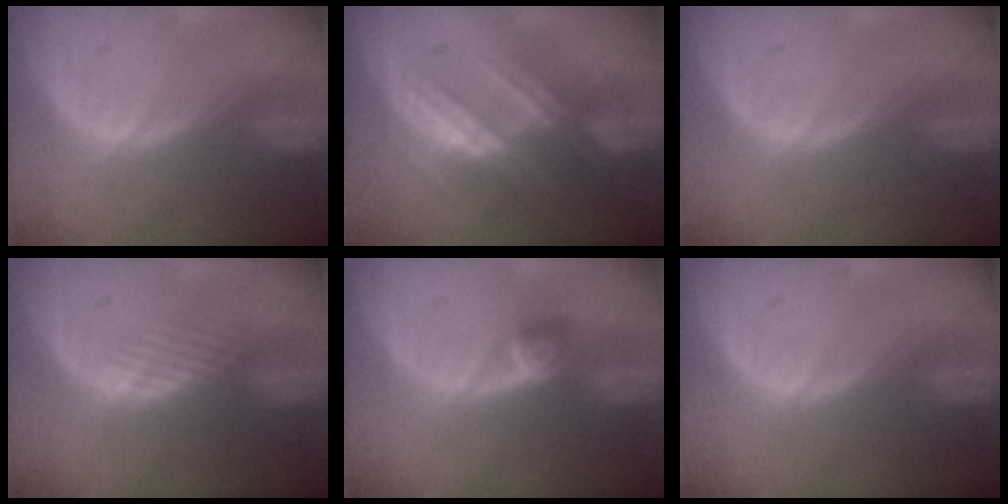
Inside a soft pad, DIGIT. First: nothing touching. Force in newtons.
{"total": 7.2, "press": 6.6, "slide": 2.8}
{"total": 0.0}
{"total": 2.9, "press": 2.3, "slide": 1.8}
{"total": 2.7, "press": 2.5, "slide": 1.1}
{"total": 0.0}